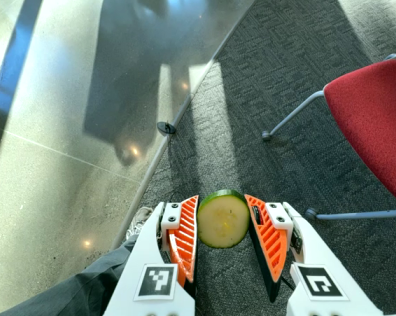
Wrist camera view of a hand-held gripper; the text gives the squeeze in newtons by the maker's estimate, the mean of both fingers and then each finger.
{"total": 10.7, "left": 10.8, "right": 10.5}